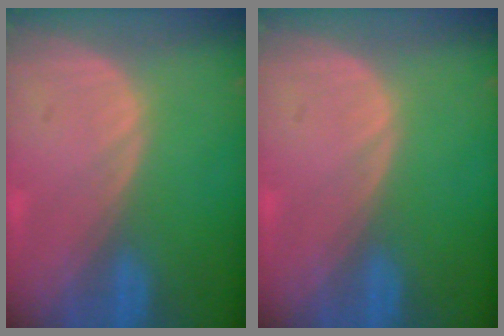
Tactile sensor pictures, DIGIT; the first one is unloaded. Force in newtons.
{"total": 0.0}